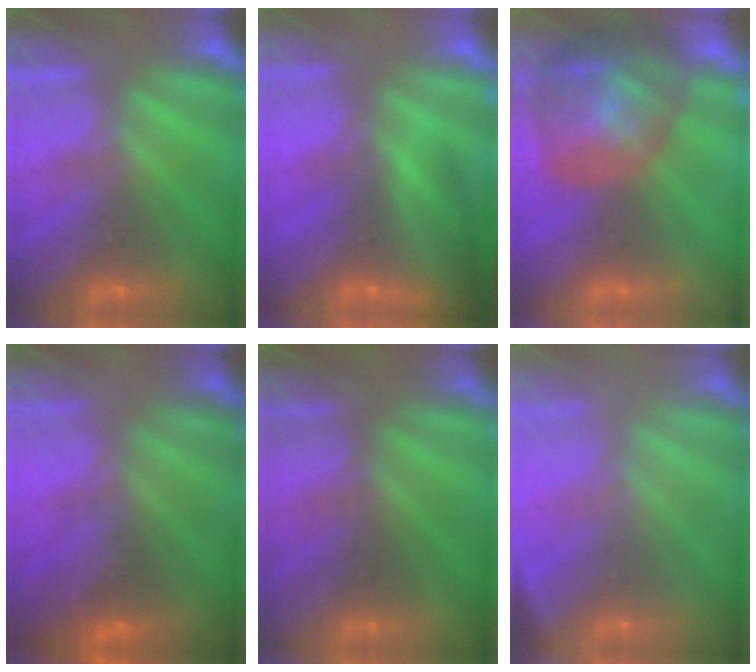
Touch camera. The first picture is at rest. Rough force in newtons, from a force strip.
{"total": 10.4}
{"total": 7.5}
{"total": 2.9}
{"total": 2.9}
{"total": 2.5}